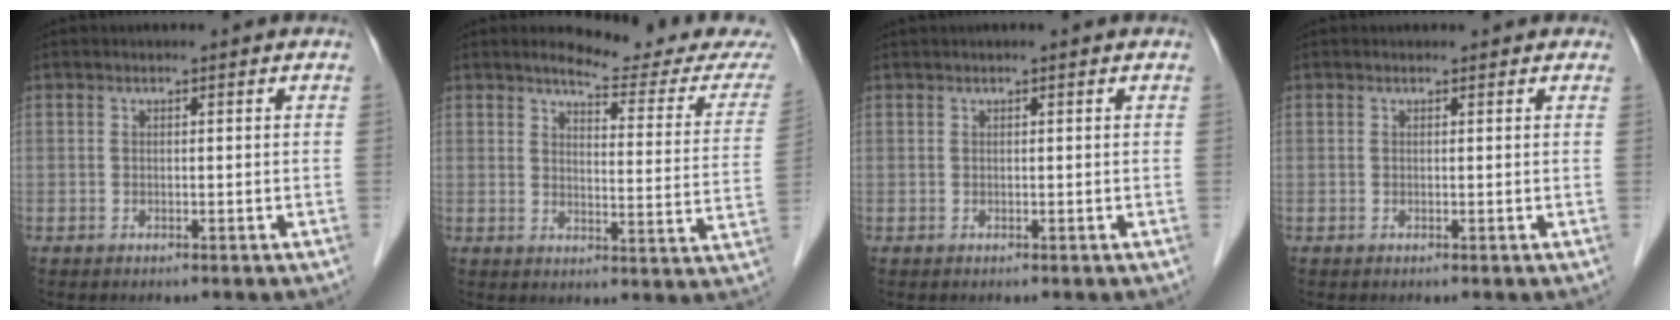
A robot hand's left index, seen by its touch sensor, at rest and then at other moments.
{"total": 12.7, "force": [12.2, 0.1, 3.5], "torque": [-0.038, -0.059, 0.136]}
{"total": 1.0, "force": [0.8, -0.1, 0.6], "torque": [-0.012, 0.015, 0.016]}
{"total": 1.3, "force": [1.1, 0.6, 0.2], "torque": [-0.008, 0.007, 0.008]}